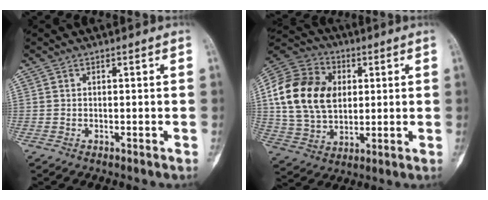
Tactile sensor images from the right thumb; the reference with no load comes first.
{"total": 19.6, "force": [3.4, 14.2, 13.2], "torque": [-0.235, 0.007, 0.061]}